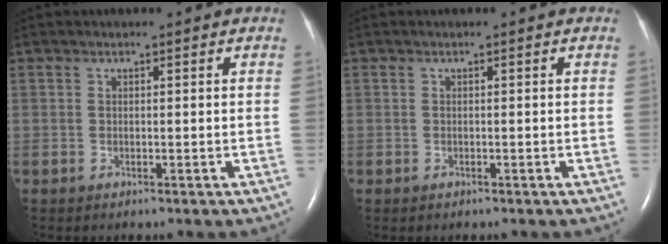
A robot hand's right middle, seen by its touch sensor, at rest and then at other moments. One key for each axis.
{"total": 0.0}